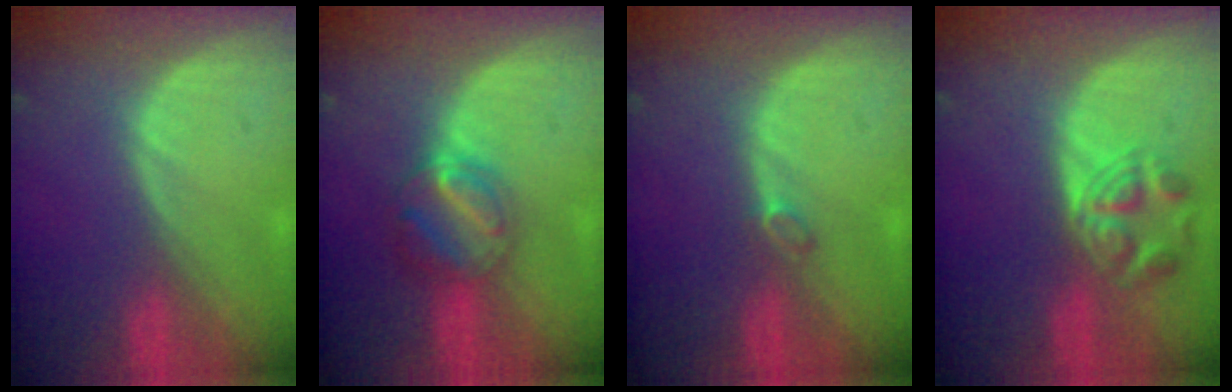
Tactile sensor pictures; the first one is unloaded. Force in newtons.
{"total": 6.3, "press": 5.6, "slide": 2.8}
{"total": 1.2, "press": 1.2, "slide": 0.4}
{"total": 5.4, "press": 5.2, "slide": 1.5}